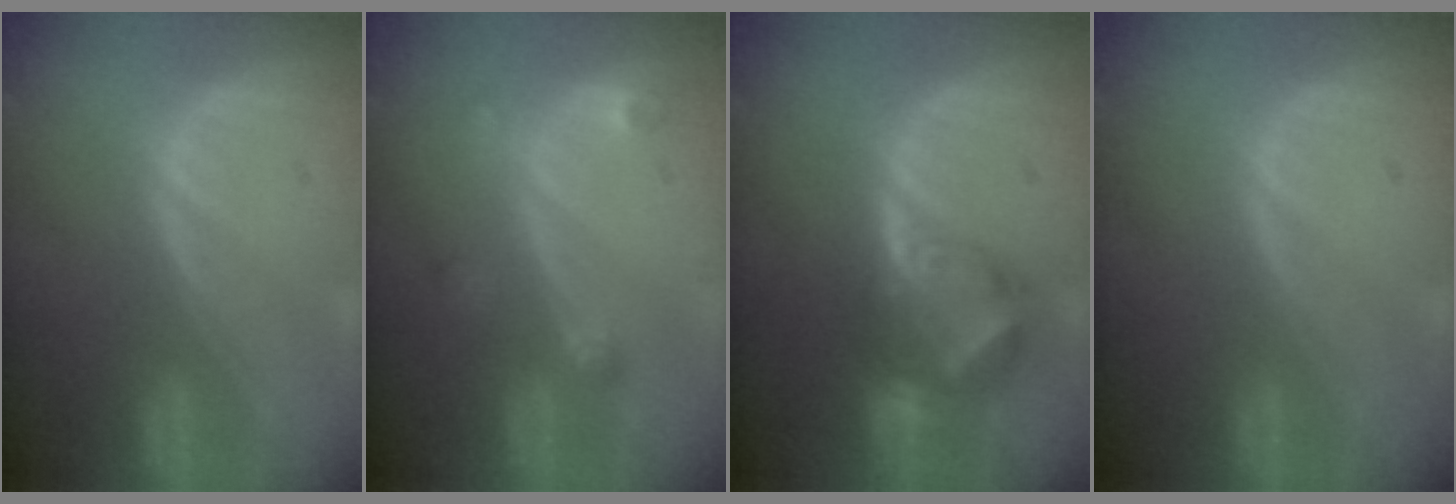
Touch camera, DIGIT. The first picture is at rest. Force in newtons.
{"total": 2.7, "press": 2.6, "slide": 0.5}
{"total": 6.9, "press": 6.3, "slide": 2.9}
{"total": 0.0}